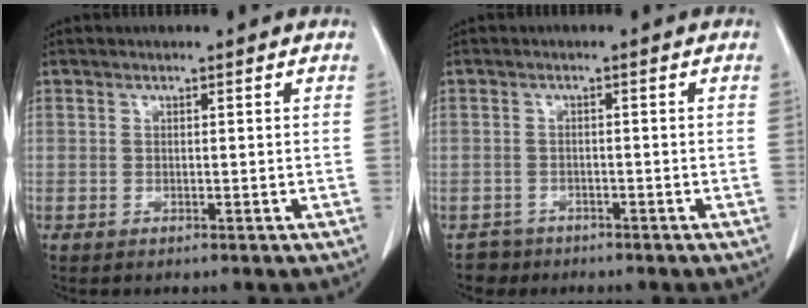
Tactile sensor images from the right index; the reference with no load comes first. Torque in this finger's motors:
{"motor_torque": [-0.15, -0.08, -0.30, -0.09]}